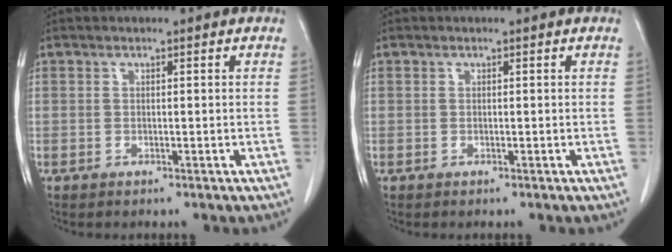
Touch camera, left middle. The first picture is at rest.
{"total": 0.0}